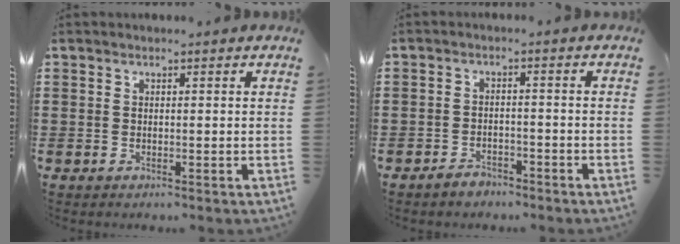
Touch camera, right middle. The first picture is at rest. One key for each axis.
{"total": 2.4, "fx": -2.2, "fy": 0.8, "fz": 0.2, "tx": -0.010, "ty": 0.005, "tz": -0.047}